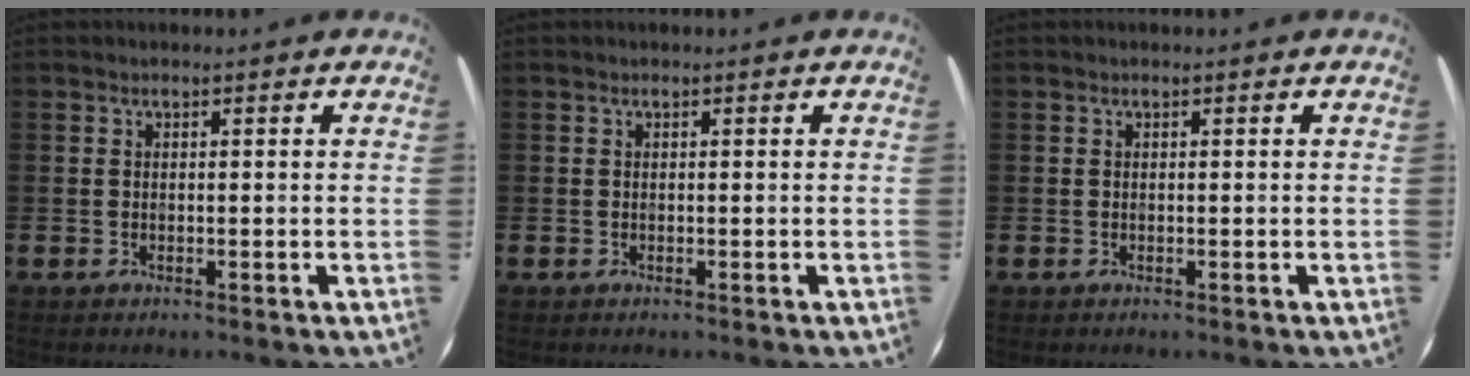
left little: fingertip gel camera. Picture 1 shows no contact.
{"total": 0.0}
{"total": 0.0}